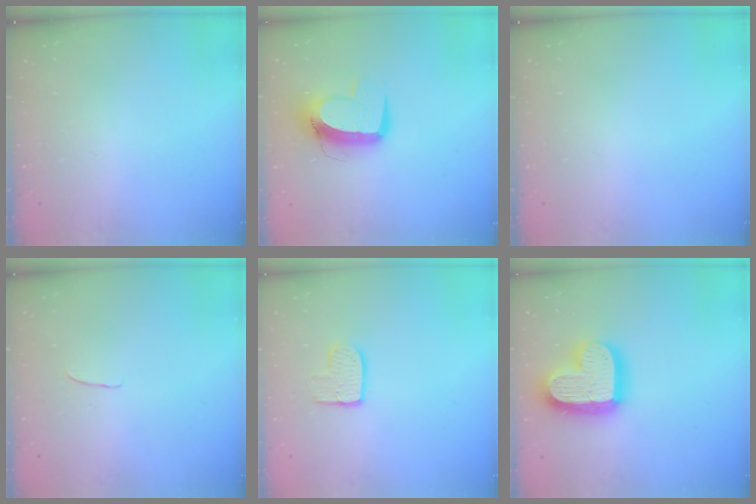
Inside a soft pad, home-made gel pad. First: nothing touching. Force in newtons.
{"total": 11.5, "press": 11.5, "slide": 1.4}
{"total": 0.0}
{"total": 3.7, "press": 3.7, "slide": 0.3}
{"total": 7.9, "press": 7.9, "slide": 0.5}
{"total": 20.7, "press": 20.7, "slide": 1.7}